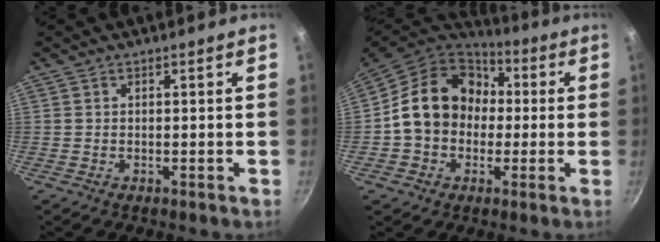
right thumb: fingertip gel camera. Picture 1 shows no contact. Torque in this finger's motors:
{"motor_torque": [1.02, 3.26, 1.31, -0.86, 0.15]}